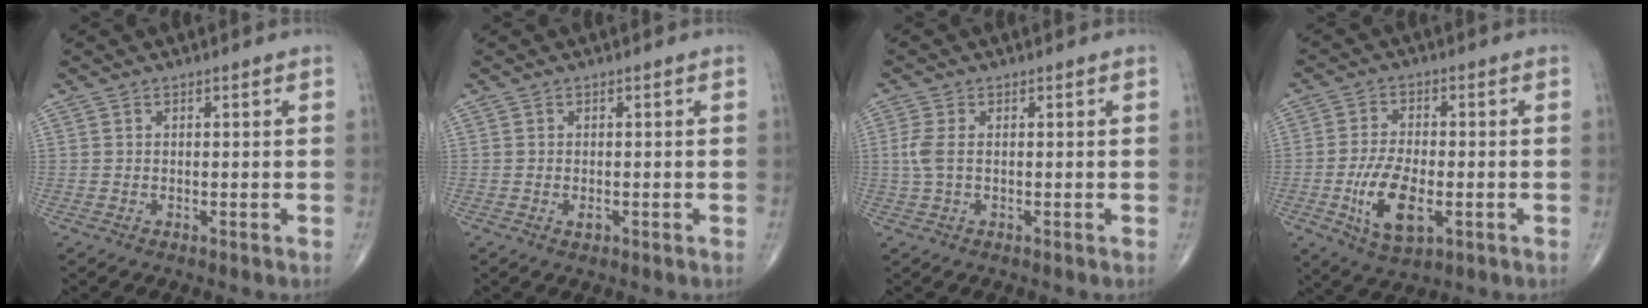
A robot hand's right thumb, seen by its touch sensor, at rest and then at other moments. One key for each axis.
{"total": 1.0, "fx": -0.4, "fy": 0.6, "fz": 0.7, "tx": -0.008, "ty": -0.001, "tz": -0.006}
{"total": 3.0, "fx": 0.1, "fy": 1.4, "fz": 2.6, "tx": -0.080, "ty": 0.000, "tz": 0.002}
{"total": 10.3, "fx": -2.8, "fy": 4.9, "fz": 8.7, "tx": -0.160, "ty": 0.000, "tz": -0.045}